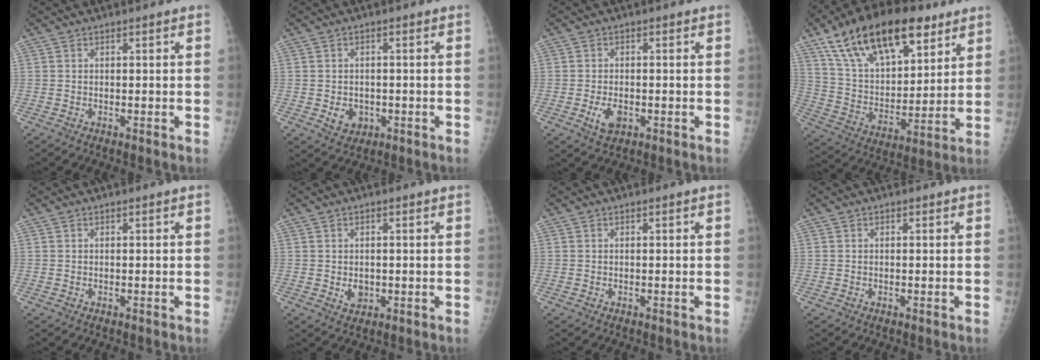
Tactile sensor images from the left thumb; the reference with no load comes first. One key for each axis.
{"total": 4.1, "fx": -1.0, "fy": 3.4, "fz": 2.1, "tx": -0.017, "ty": 0.002, "tz": -0.004}
{"total": 4.1, "fx": -1.3, "fy": 2.6, "fz": 3.0, "tx": -0.048, "ty": -0.002, "tz": -0.017}
{"total": 25.2, "fx": 14.9, "fy": 12.0, "fz": 16.5, "tx": -0.255, "ty": -0.025, "tz": 0.261}
{"total": 0.0}
{"total": 2.7, "fx": -0.2, "fy": 2.2, "fz": 1.6, "tx": -0.014, "ty": -0.001, "tz": 0.004}
{"total": 0.0}
{"total": 0.0}